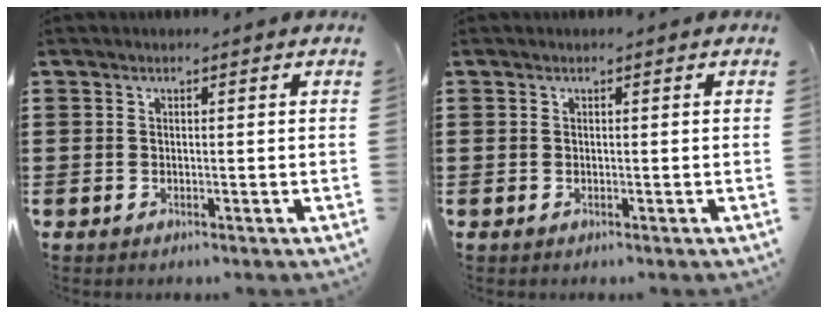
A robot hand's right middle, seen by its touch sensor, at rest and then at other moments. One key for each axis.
{"total": 0.0}